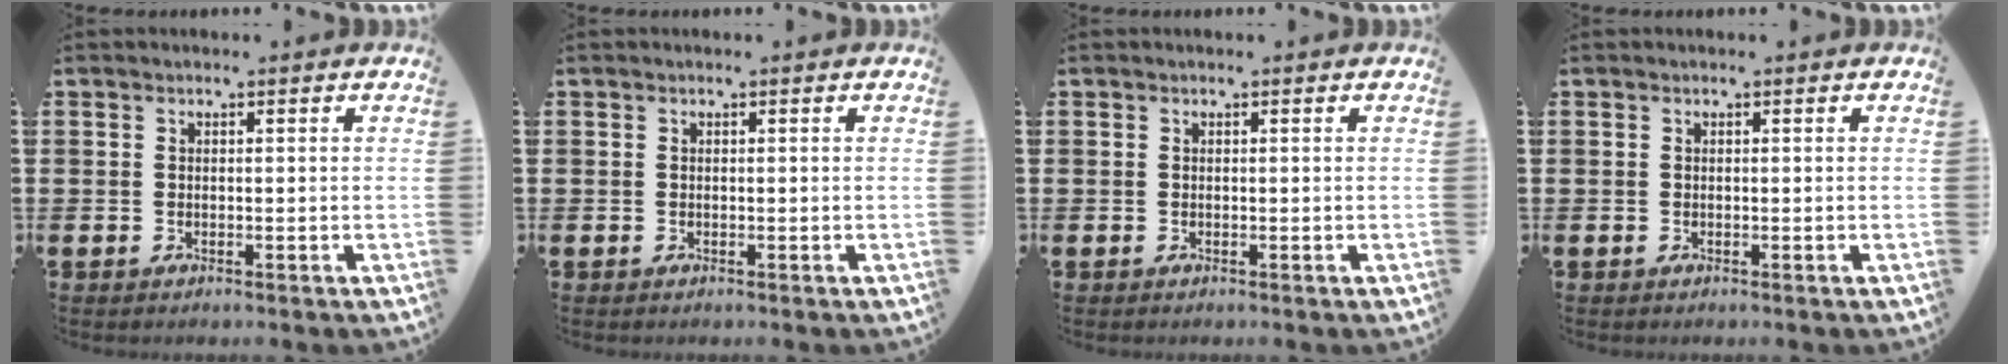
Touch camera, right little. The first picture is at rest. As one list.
[{"total": 0.0}, {"total": 0.0}, {"total": 0.0}]